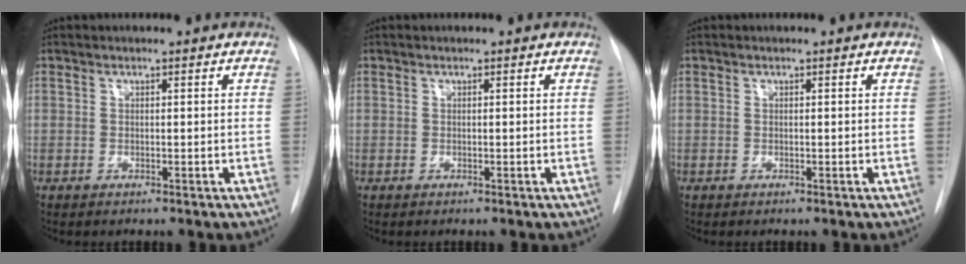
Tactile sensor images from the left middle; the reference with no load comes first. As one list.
[{"total": 0.0}, {"total": 0.0}]